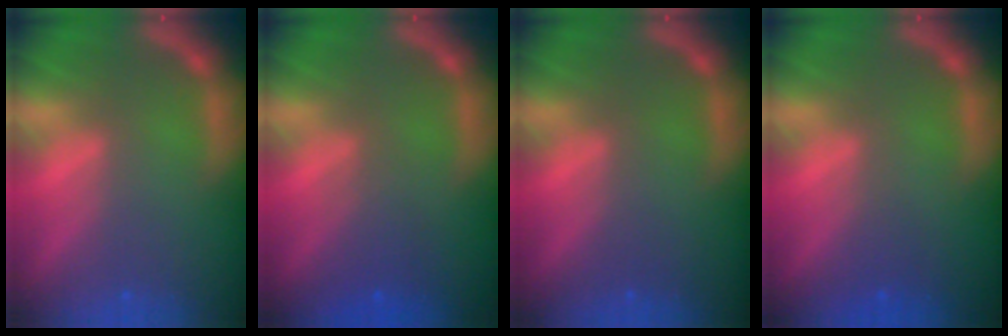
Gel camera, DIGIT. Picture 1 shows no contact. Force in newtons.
{"total": 2.5}
{"total": 0.0}
{"total": 0.9}